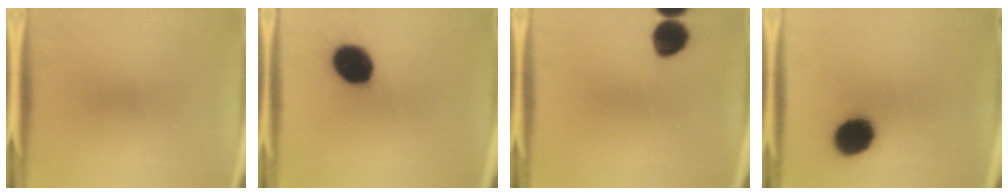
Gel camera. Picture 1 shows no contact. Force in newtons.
{"total": 15.0}
{"total": 8.6}
{"total": 13.9}